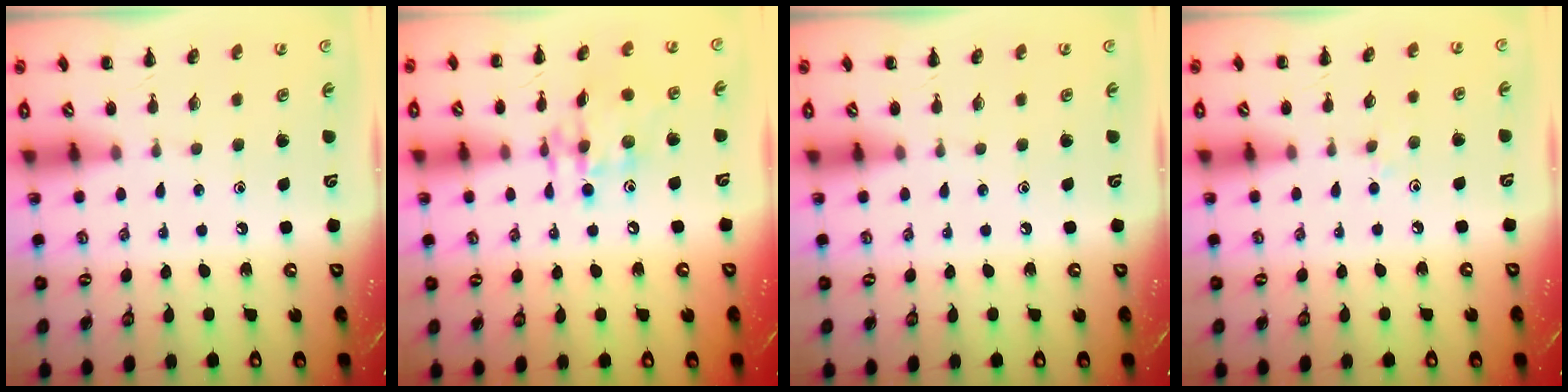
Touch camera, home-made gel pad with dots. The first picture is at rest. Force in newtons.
{"total": 13.0, "press": 13.0, "slide": 1.6}
{"total": 0.0}
{"total": 4.2, "press": 3.9, "slide": 1.5}